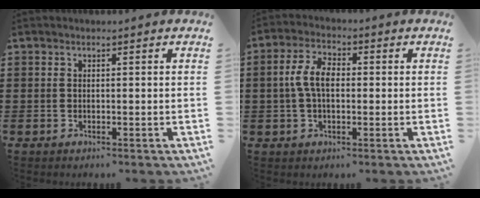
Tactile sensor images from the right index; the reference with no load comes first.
{"total": 5.7, "force": [0.0, 3.2, 4.8], "torque": [-0.115, 0.005, -0.009]}